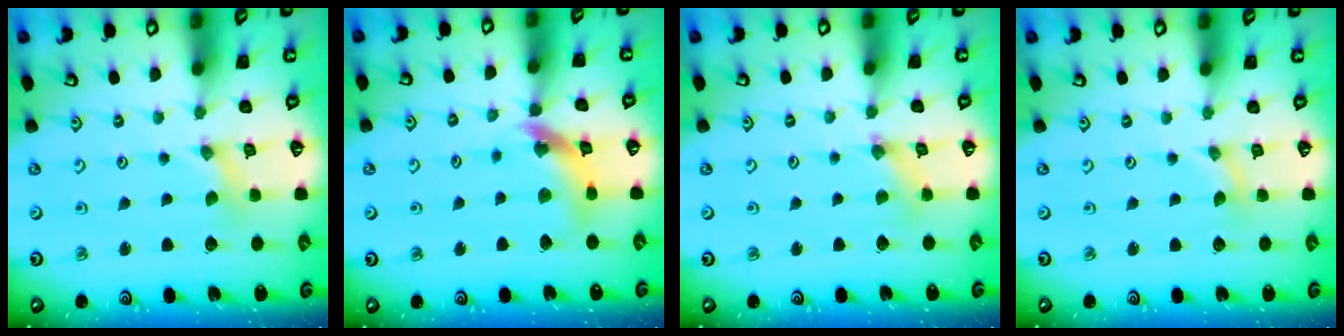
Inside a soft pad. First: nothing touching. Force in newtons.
{"total": 13.0, "press": 12.9, "slide": 1.5}
{"total": 1.1, "press": 1.0, "slide": 0.3}
{"total": 0.0}